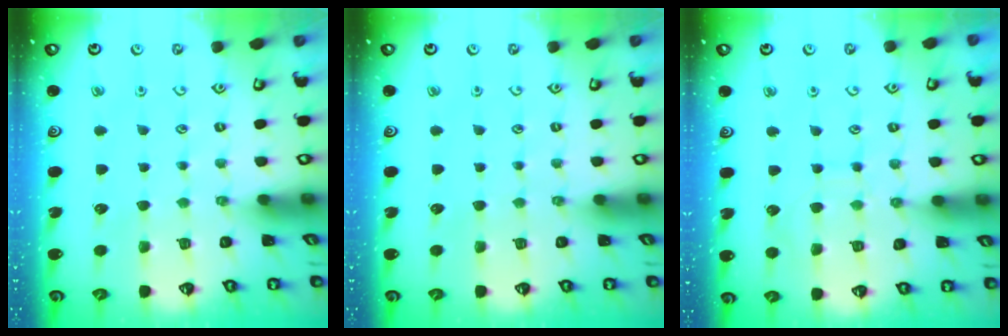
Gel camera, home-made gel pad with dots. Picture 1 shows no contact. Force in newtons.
{"total": 0.0}
{"total": 7.2, "press": 7.1, "slide": 0.6}